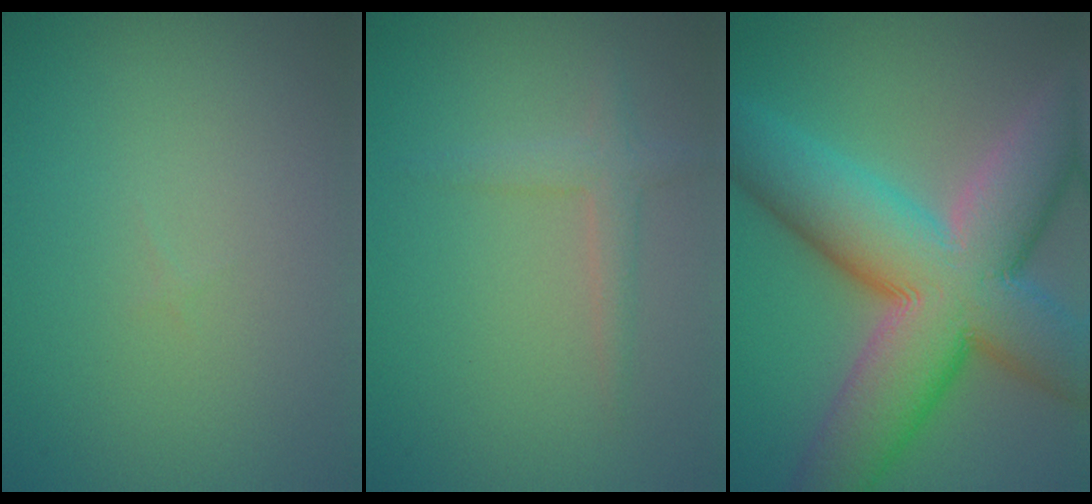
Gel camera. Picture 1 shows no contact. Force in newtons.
{"total": 1.9, "press": 1.9, "slide": 0.1}
{"total": 15.0, "press": 15.0, "slide": 1.2}